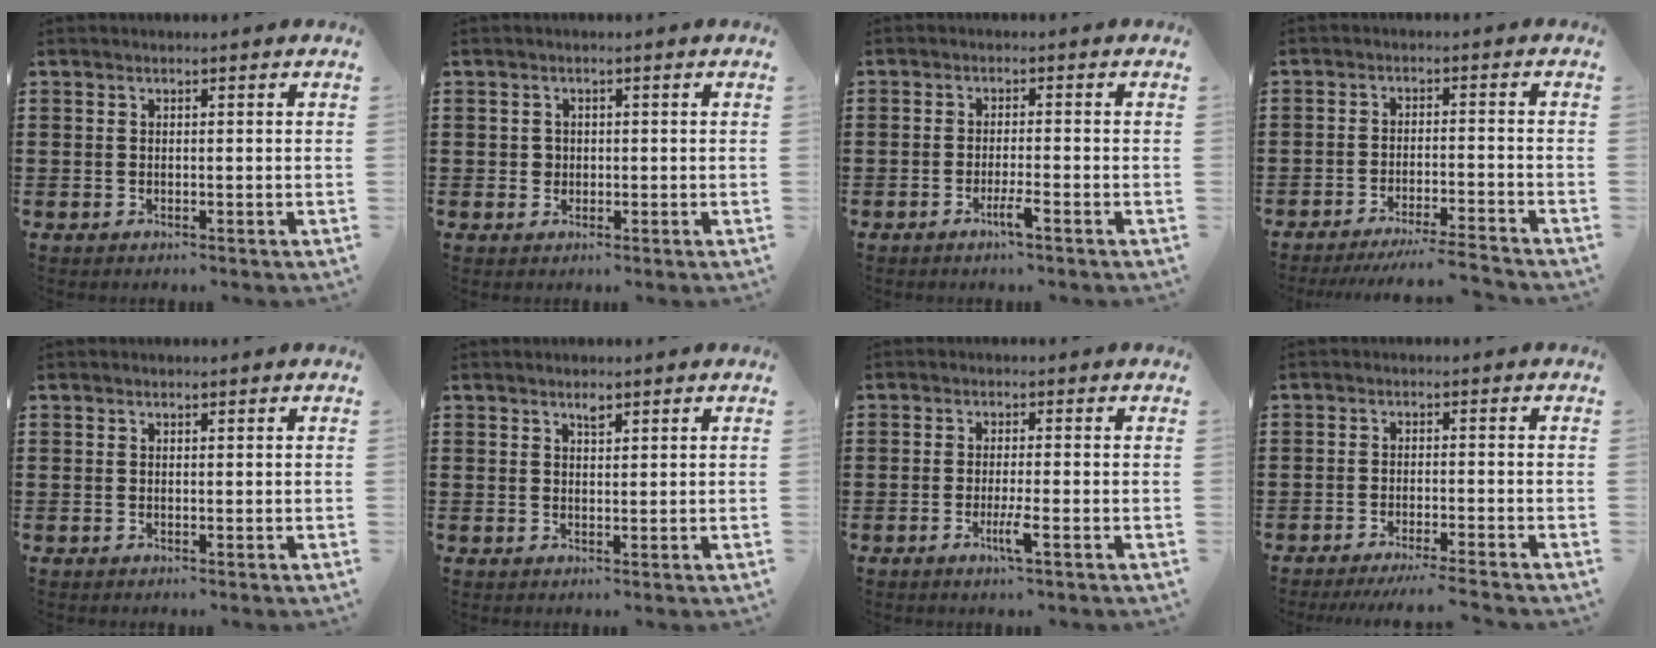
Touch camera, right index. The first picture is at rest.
{"total": 1.3, "force": [0.1, 1.2, 0.4], "torque": [-0.011, 0.006, 0.000]}
{"total": 2.7, "force": [-1.6, 0.0, 2.1], "torque": [-0.043, -0.004, -0.032]}
{"total": 4.4, "force": [-4.1, -0.5, 1.6], "torque": [-0.025, -0.013, -0.079]}
{"total": 0.0}
{"total": 1.4, "force": [1.0, 0.5, 0.8], "torque": [-0.010, -0.001, 0.016]}
{"total": 3.4, "force": [-1.5, 0.0, 3.1], "torque": [-0.058, -0.014, -0.027]}
{"total": 2.7, "force": [-2.4, -0.5, 1.2], "torque": [-0.018, -0.005, -0.046]}